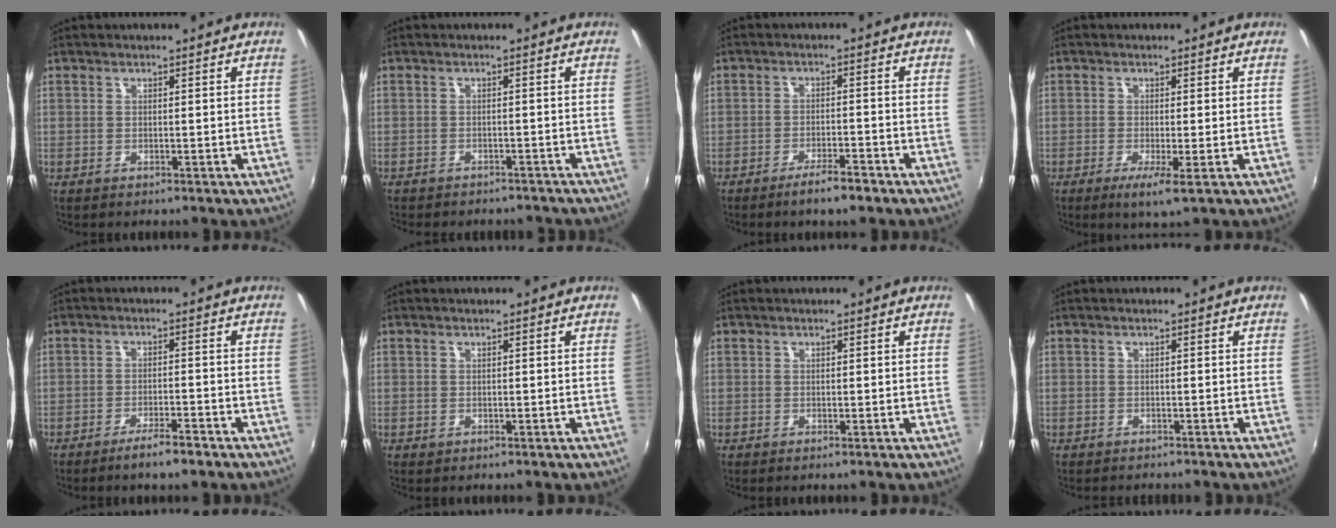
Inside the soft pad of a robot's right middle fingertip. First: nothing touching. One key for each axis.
{"total": 6.7, "fx": -6.0, "fy": 1.9, "fz": 2.2, "tx": -0.052, "ty": -0.011, "tz": -0.077}
{"total": 4.6, "fx": -3.5, "fy": 0.5, "fz": 2.9, "tx": -0.066, "ty": -0.001, "tz": -0.056}
{"total": 3.5, "fx": -1.4, "fy": -0.2, "fz": 3.2, "tx": -0.069, "ty": -0.012, "tz": -0.026}
{"total": 4.3, "fx": -3.3, "fy": 0.4, "fz": 2.8, "tx": -0.064, "ty": -0.001, "tz": -0.054}
{"total": 0.0}
{"total": 0.0}
{"total": 1.0, "fx": -0.9, "fy": 0.4, "fz": 0.0, "tx": -0.006, "ty": 0.001, "tz": -0.014}